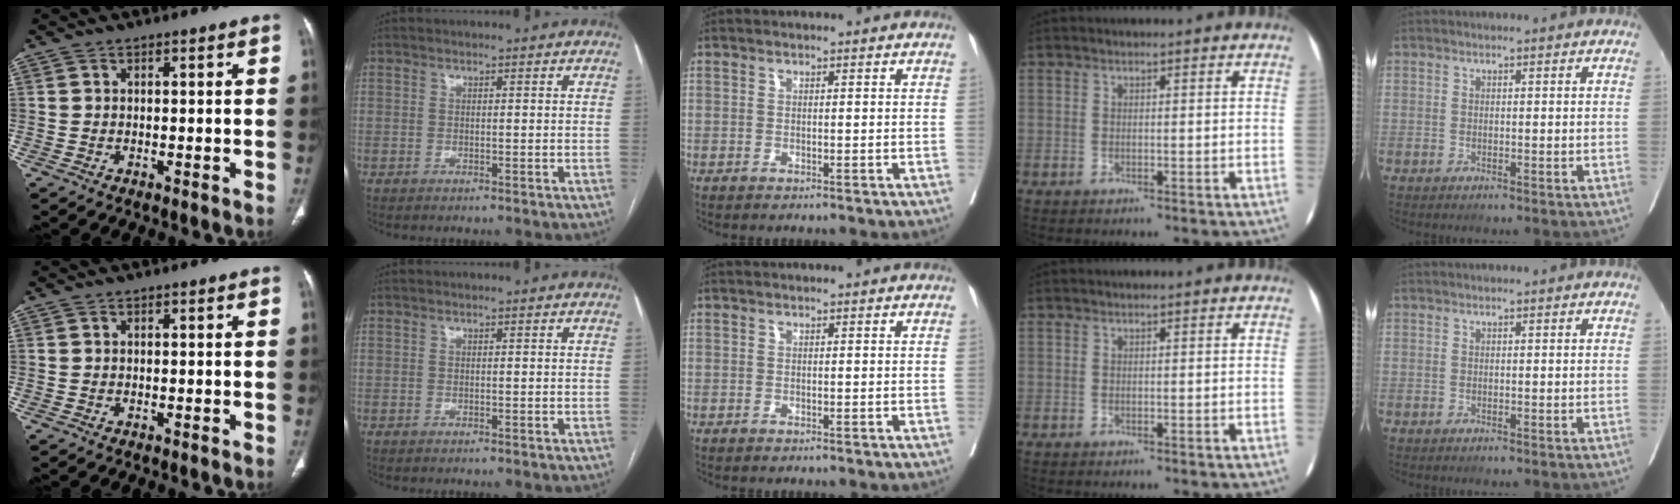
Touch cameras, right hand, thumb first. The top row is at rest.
{}